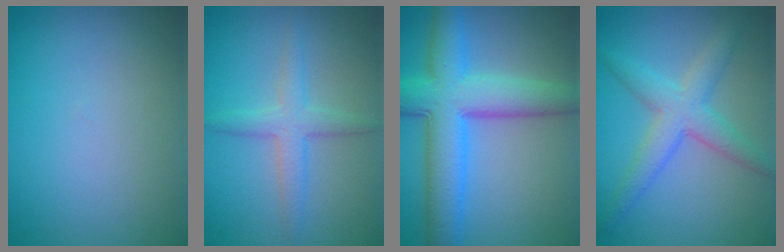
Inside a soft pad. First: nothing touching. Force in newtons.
{"total": 2.8, "press": 2.8, "slide": 0.0}
{"total": 8.1, "press": 8.1, "slide": 0.2}
{"total": 4.1, "press": 4.1, "slide": 0.1}